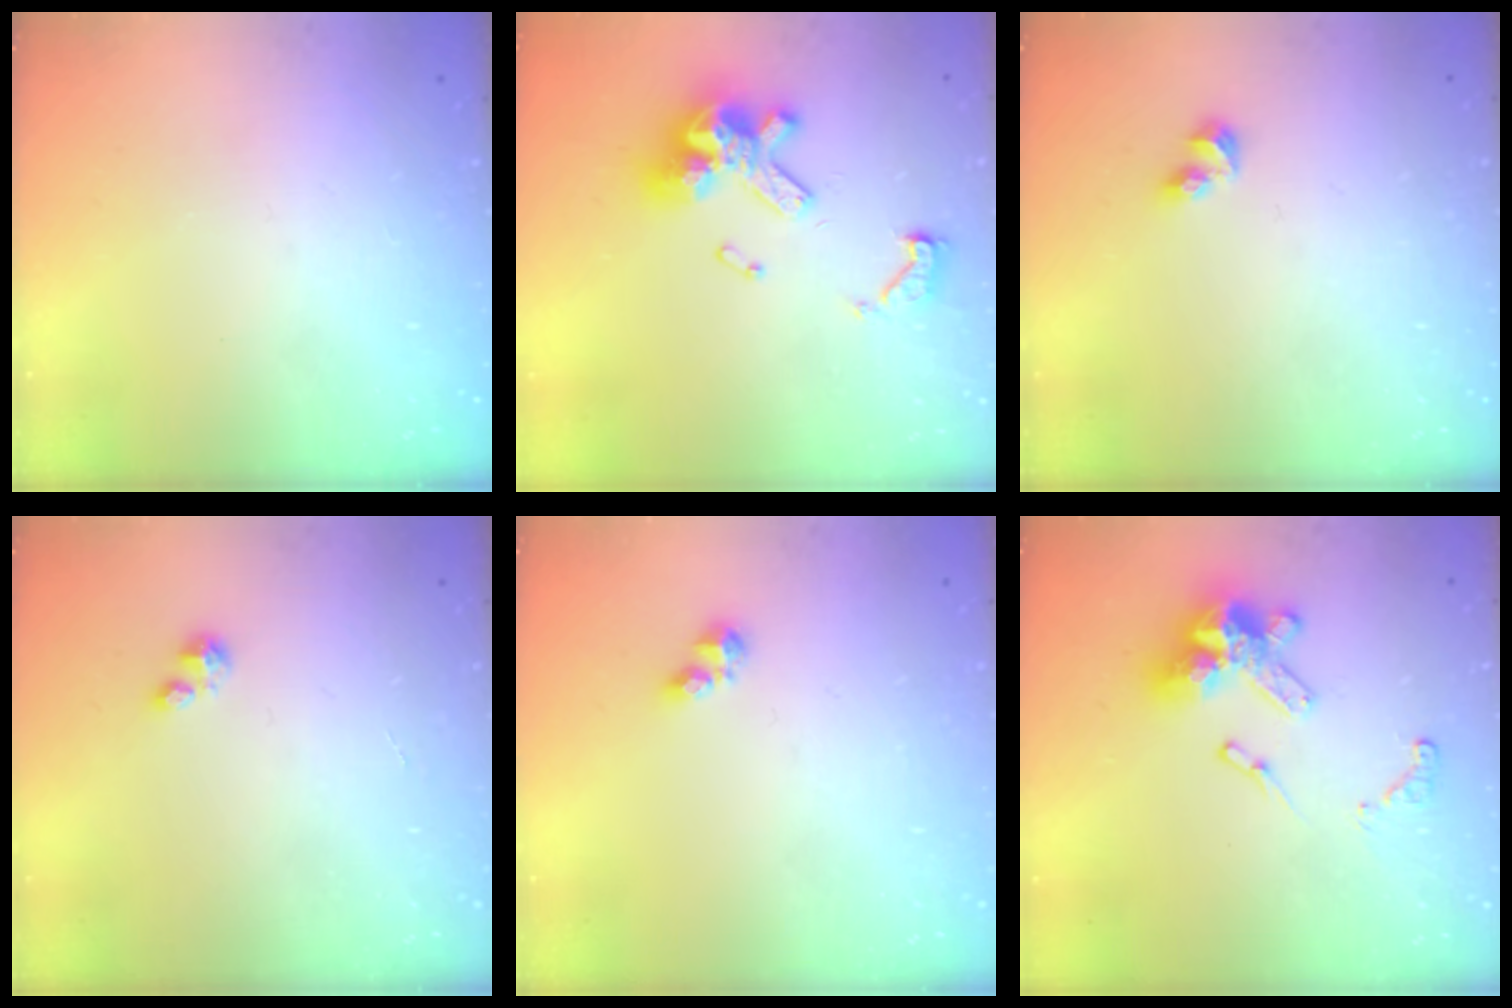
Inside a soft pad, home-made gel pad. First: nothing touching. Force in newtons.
{"total": 14.3, "press": 14.2, "slide": 1.7}
{"total": 3.7, "press": 3.7, "slide": 0.4}
{"total": 0.9, "press": 0.9, "slide": 0.3}
{"total": 4.5, "press": 4.5, "slide": 0.5}
{"total": 14.1, "press": 14.1, "slide": 0.9}